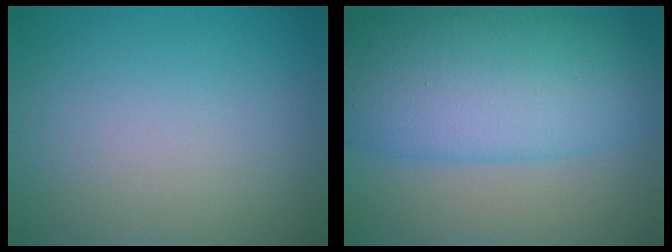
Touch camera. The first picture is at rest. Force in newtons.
{"total": 11.4, "press": 11.3, "slide": 0.2}